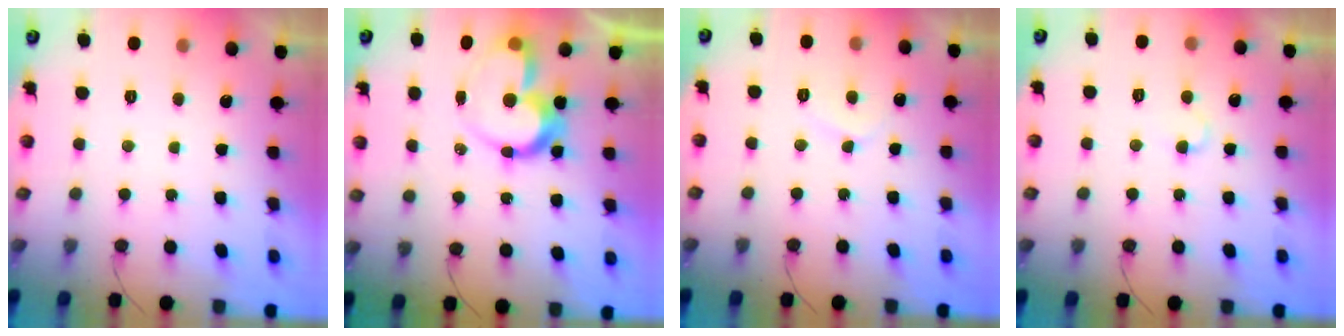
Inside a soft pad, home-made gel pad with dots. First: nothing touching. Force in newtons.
{"total": 13.3, "press": 13.3, "slide": 1.2}
{"total": 5.5, "press": 5.5, "slide": 0.5}
{"total": 3.3, "press": 3.3, "slide": 0.4}